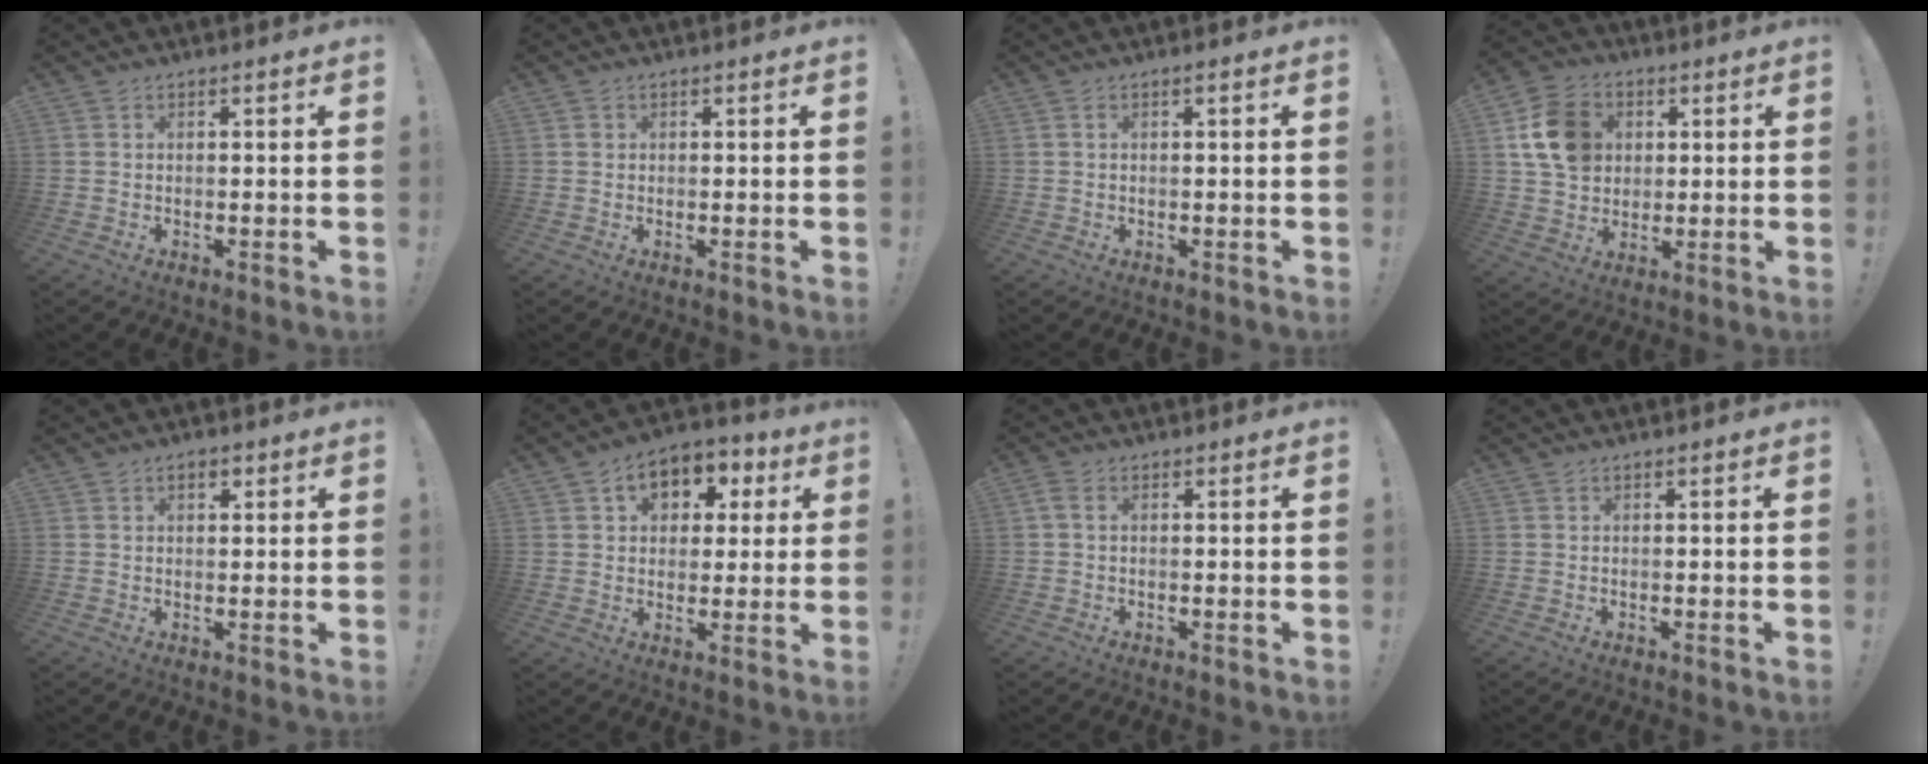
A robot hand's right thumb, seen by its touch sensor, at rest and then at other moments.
{"total": 0.7, "force": [0.2, 0.6, -0.1], "torque": [0.006, 0.000, 0.003]}
{"total": 1.1, "force": [-0.1, 0.0, 1.1], "torque": [-0.021, 0.001, -0.002]}
{"total": 13.7, "force": [3.4, 11.2, 7.1], "torque": [-0.102, -0.002, 0.071]}
{"total": 2.3, "force": [1.1, 1.3, 1.6], "torque": [-0.024, -0.001, 0.016]}
{"total": 9.5, "force": [3.5, 7.4, 4.8], "torque": [-0.060, -0.012, 0.065]}
{"total": 1.6, "force": [0.3, 0.8, 1.4], "torque": [-0.029, 0.005, 0.006]}
{"total": 0.0}